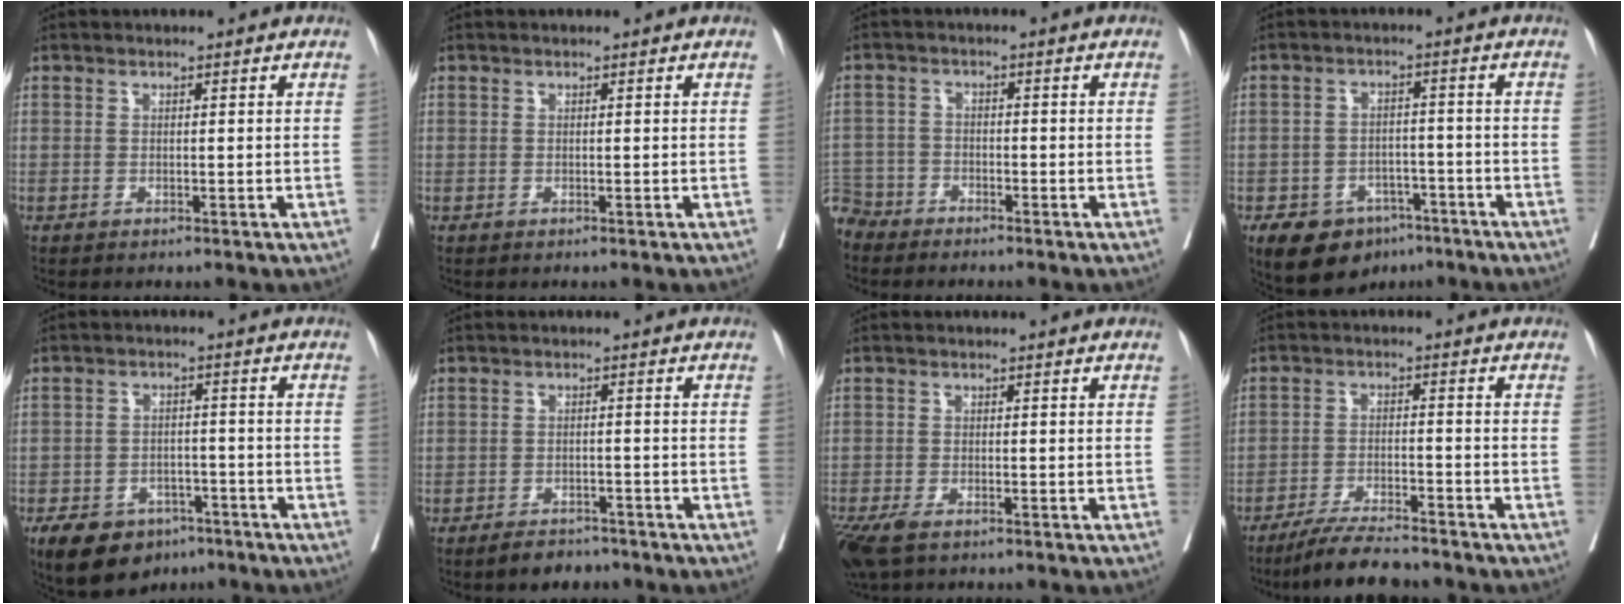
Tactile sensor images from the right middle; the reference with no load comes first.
{"total": 0.0}
{"total": 5.4, "force": [-4.9, 2.0, -0.8], "torque": [0.020, -0.002, -0.102]}
{"total": 9.2, "force": [-6.3, 5.5, 3.8], "torque": [-0.052, 0.007, -0.093]}
{"total": 9.8, "force": [-6.6, 5.9, 4.2], "torque": [-0.068, 0.005, -0.100]}
{"total": 3.8, "force": [-3.2, 1.7, 1.1], "torque": [-0.018, 0.003, -0.047]}
{"total": 6.1, "force": [-4.3, 2.3, 3.7], "torque": [-0.071, -0.014, -0.075]}
{"total": 7.5, "force": [-6.7, -0.2, 3.3], "torque": [-0.054, -0.022, -0.121]}